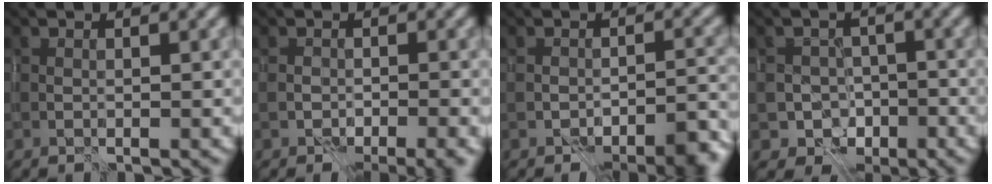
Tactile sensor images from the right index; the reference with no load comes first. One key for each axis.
{"total": 3.0, "fx": -2.0, "fy": 1.2, "fz": 1.9, "tx": -0.023, "ty": -0.009, "tz": -0.028}
{"total": 4.0, "fx": -3.1, "fy": 1.2, "fz": 2.2, "tx": -0.030, "ty": 0.000, "tz": -0.041}
{"total": 3.9, "fx": -2.0, "fy": 3.3, "fz": 0.4, "tx": 0.017, "ty": 0.004, "tz": -0.040}